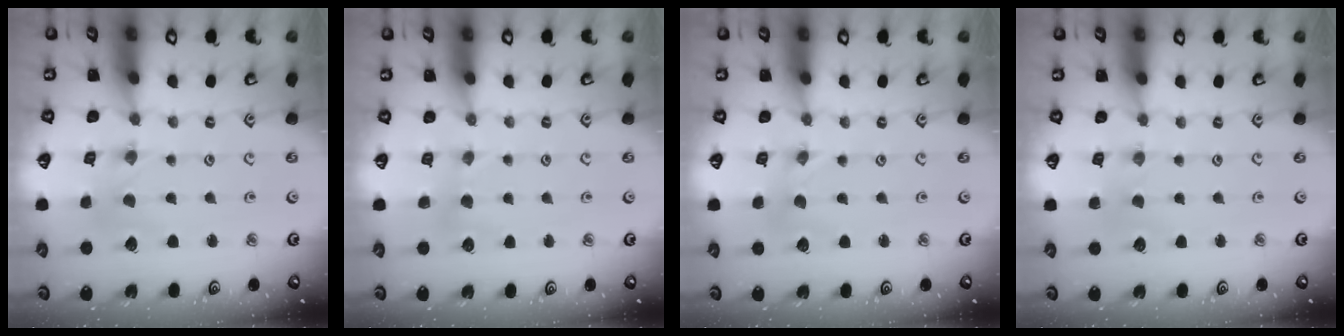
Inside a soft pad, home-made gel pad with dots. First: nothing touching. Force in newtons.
{"total": 4.5, "press": 4.5, "slide": 0.5}
{"total": 0.0}
{"total": 1.3, "press": 1.2, "slide": 0.2}